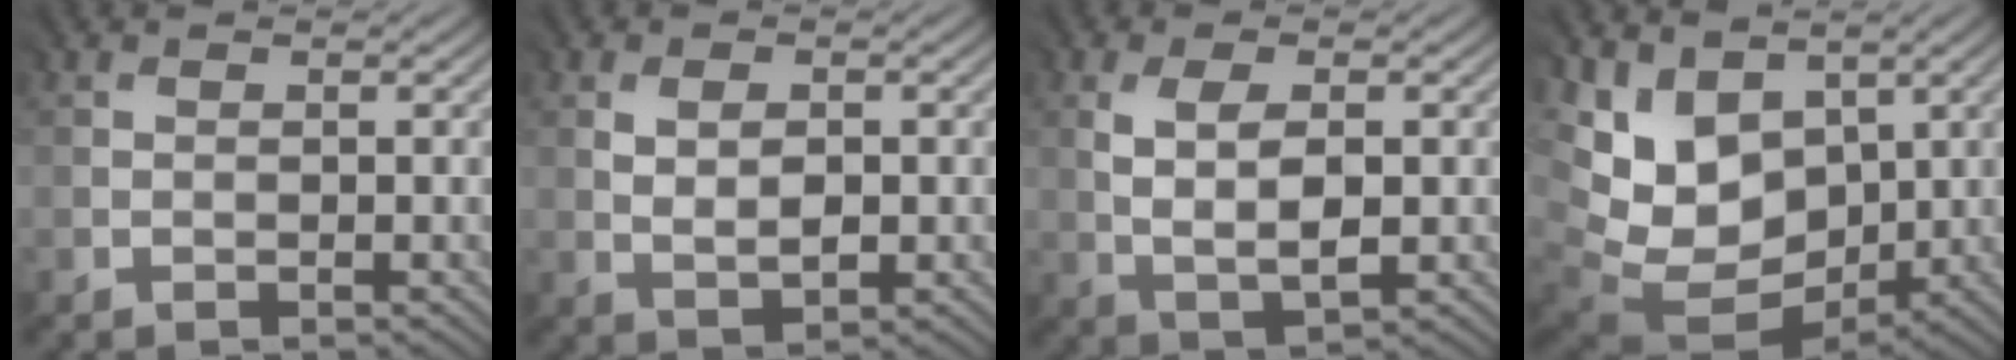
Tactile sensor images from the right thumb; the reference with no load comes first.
{"total": 2.9, "force": [0.5, 1.7, 2.2], "torque": [-0.042, -0.003, 0.014]}
{"total": 4.6, "force": [0.6, 2.1, 4.1], "torque": [-0.083, -0.005, 0.016]}
{"total": 11.0, "force": [2.7, 8.5, 6.4], "torque": [-0.172, -0.012, 0.075]}